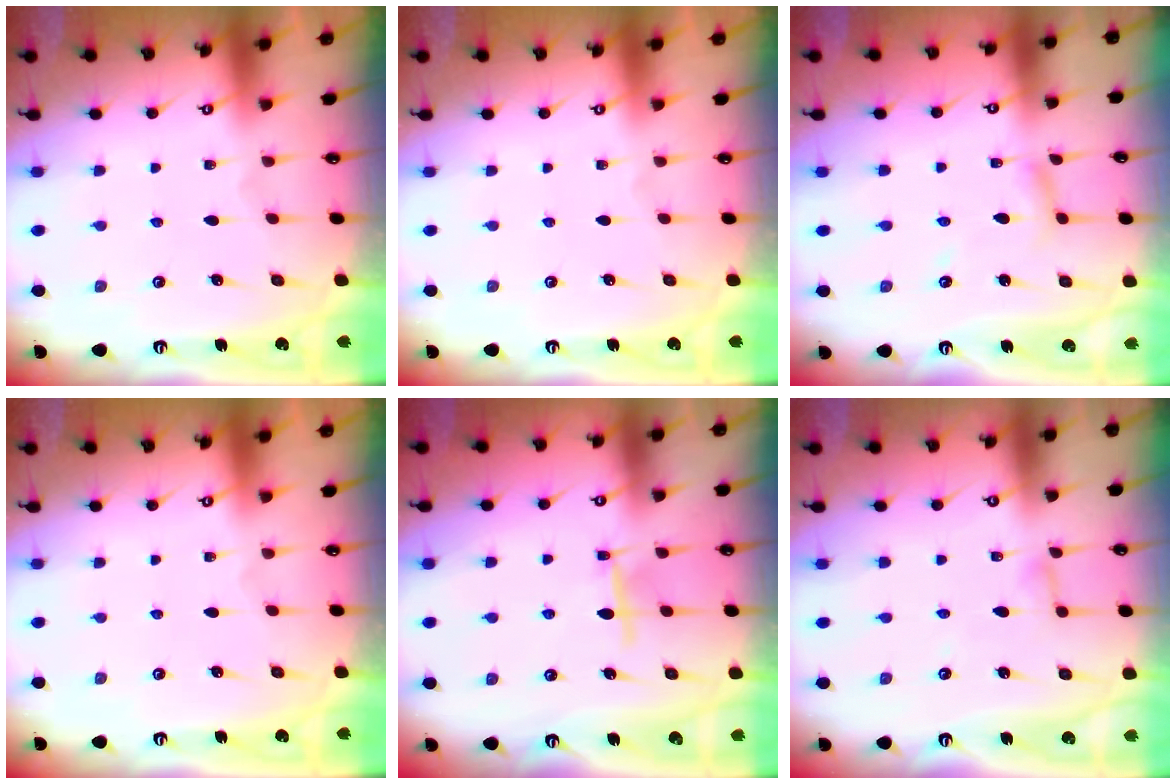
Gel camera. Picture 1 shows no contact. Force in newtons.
{"total": 0.0}
{"total": 5.0, "press": 4.9, "slide": 0.3}
{"total": 0.0}
{"total": 6.9, "press": 6.9, "slide": 0.5}
{"total": 3.4, "press": 3.4, "slide": 0.3}